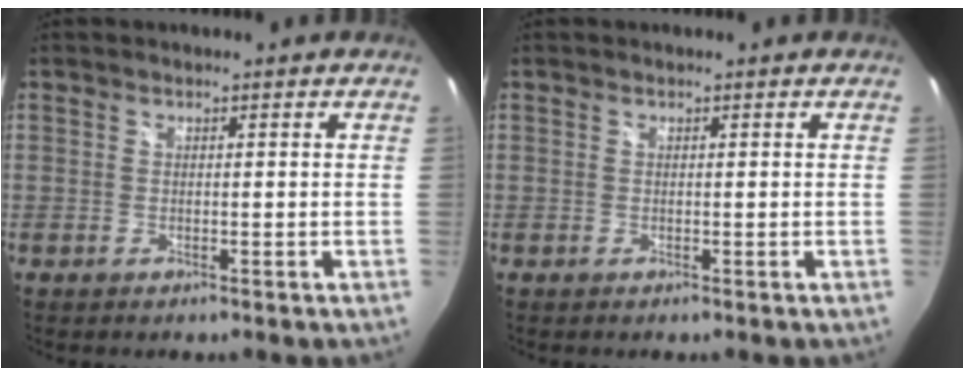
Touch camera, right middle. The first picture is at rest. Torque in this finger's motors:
{"motor_torque": [0.00, 0.00, 0.00, 0.00]}